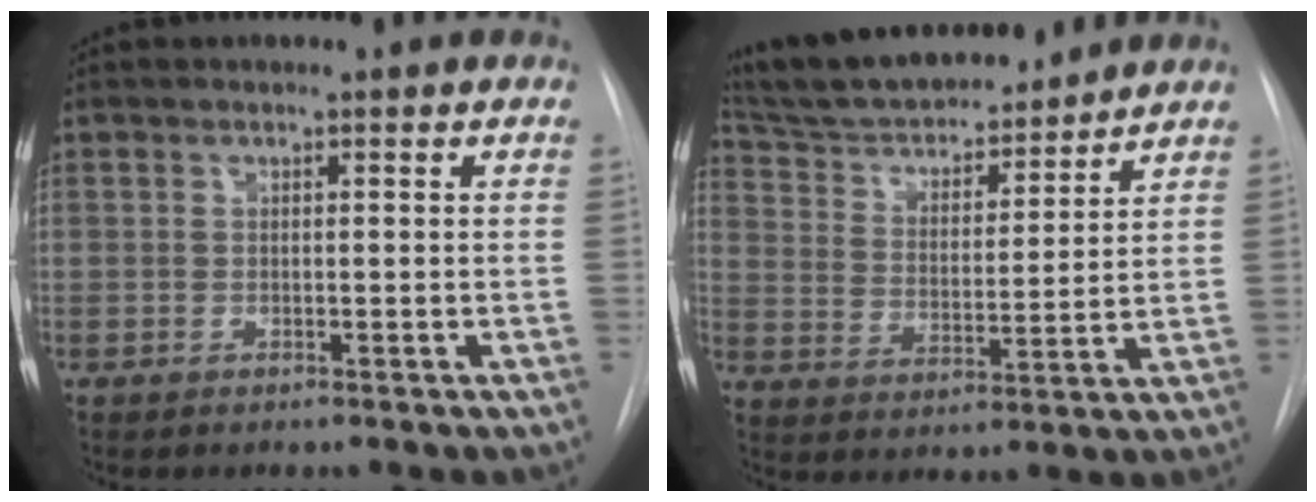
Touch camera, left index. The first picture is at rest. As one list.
[{"total": 18.1, "force": [16.4, 3.8, 6.7], "torque": [-0.111, 0.015, 0.268]}]